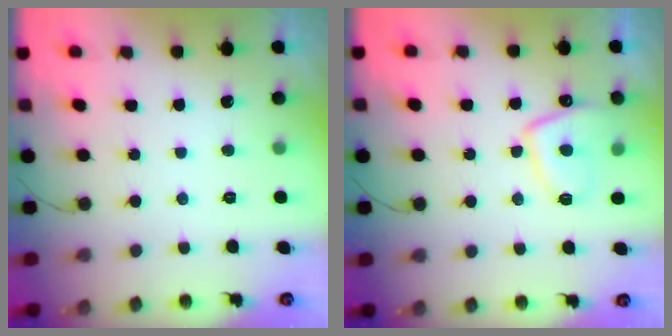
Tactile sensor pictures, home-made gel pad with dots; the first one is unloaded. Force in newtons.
{"total": 9.2, "press": 9.1, "slide": 1.2}